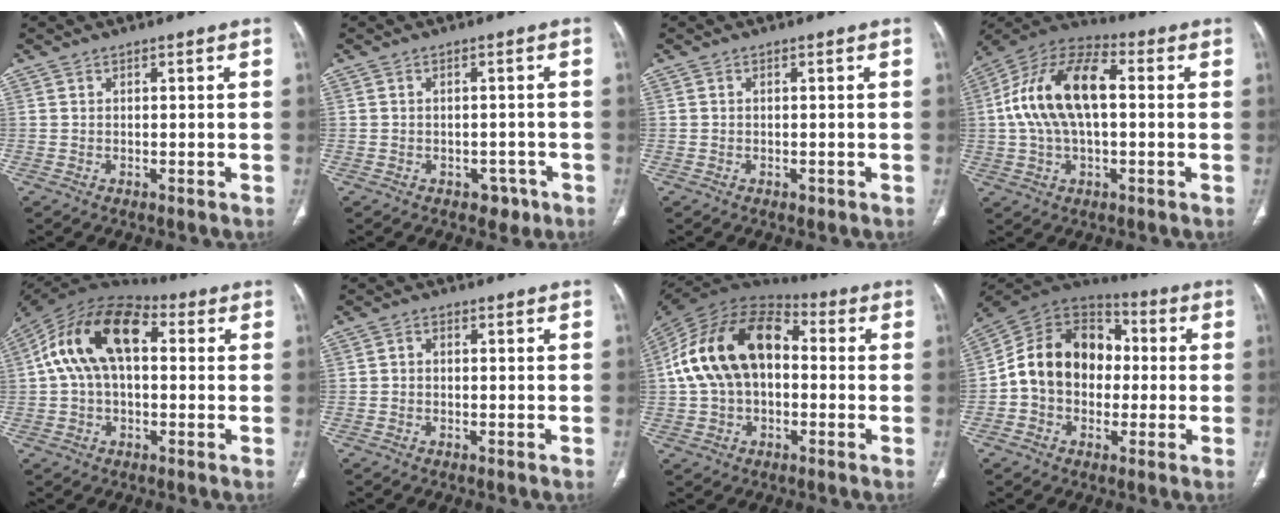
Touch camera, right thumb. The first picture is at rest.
{"total": 3.2, "force": [-1.7, 2.4, 1.2], "torque": [0.001, 0.011, -0.015]}
{"total": 0.7, "force": [-0.3, 0.5, 0.3], "torque": [-0.005, 0.000, -0.002]}
{"total": 17.4, "force": [1.5, 9.2, 14.7], "torque": [-0.279, 0.036, 0.021]}
{"total": 17.1, "force": [3.0, 10.1, 13.5], "torque": [-0.239, 0.043, 0.045]}
{"total": 1.5, "force": [-0.1, 1.2, 0.8], "torque": [-0.008, 0.006, -0.004]}
{"total": 19.7, "force": [1.3, 12.8, 14.9], "torque": [-0.269, 0.042, 0.016]}
{"total": 17.0, "force": [-0.2, 12.9, 11.0], "torque": [-0.154, 0.042, -0.013]}